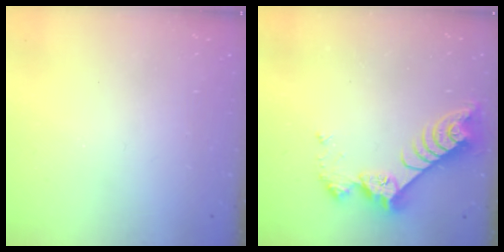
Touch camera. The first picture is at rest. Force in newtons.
{"total": 9.4, "press": 9.3, "slide": 0.8}